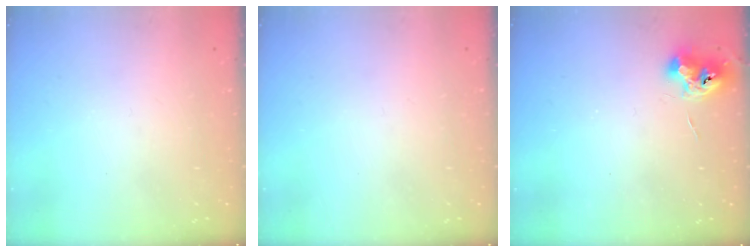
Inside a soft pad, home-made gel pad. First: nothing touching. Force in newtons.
{"total": 0.0}
{"total": 9.1, "press": 9.1, "slide": 0.4}